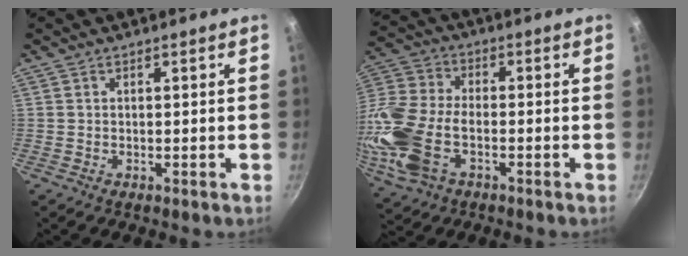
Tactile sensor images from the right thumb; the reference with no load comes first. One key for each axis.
{"total": 17.4, "fx": -4.7, "fy": 10.3, "fz": 13.1, "tx": -0.293, "ty": 0.019, "tz": -0.102}